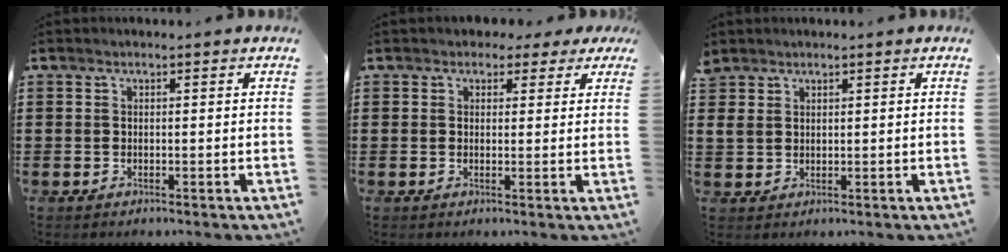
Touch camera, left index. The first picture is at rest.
{"total": 2.1, "force": [1.4, 1.5, 0.5], "torque": [-0.011, 0.008, 0.024]}
{"total": 2.0, "force": [1.4, 1.3, 0.4], "torque": [-0.014, 0.006, 0.028]}